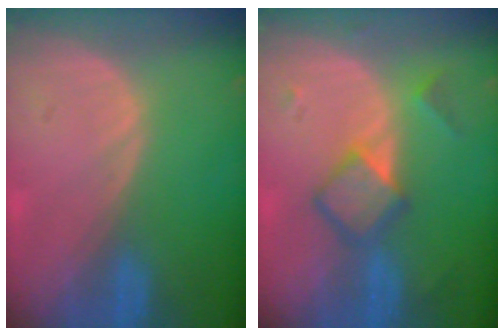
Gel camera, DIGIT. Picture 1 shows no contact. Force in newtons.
{"total": 5.4, "press": 5.4, "slide": 0.1}